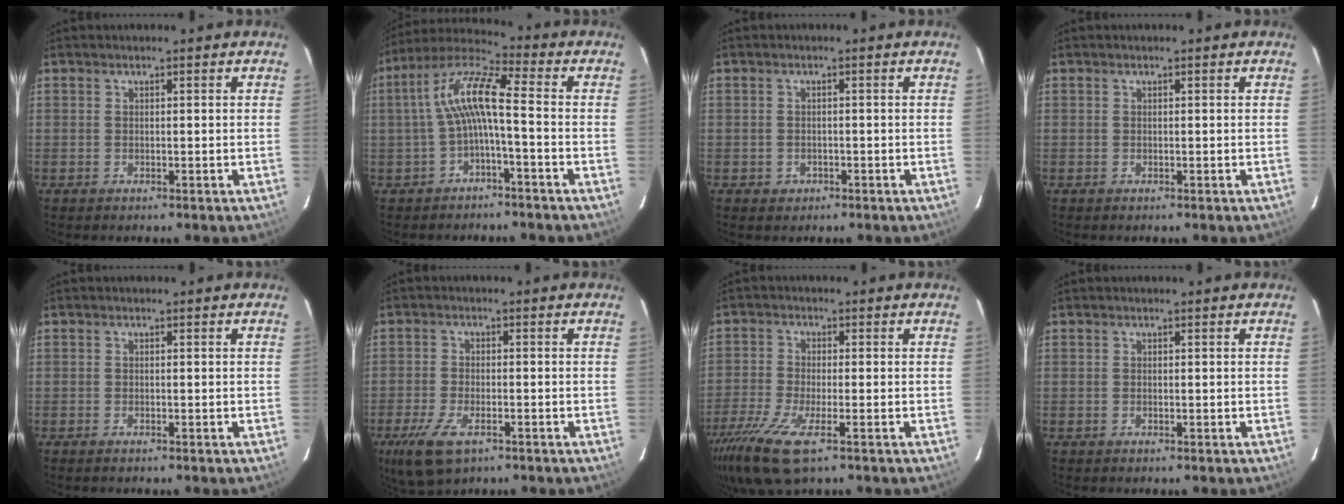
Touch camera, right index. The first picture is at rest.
{"total": 9.2, "force": [-1.2, 1.5, 9.0], "torque": [-0.196, 0.024, -0.026]}
{"total": 1.8, "force": [-0.9, 1.6, 0.3], "torque": [-0.007, 0.001, -0.008]}
{"total": 0.0}
{"total": 0.5, "force": [-0.5, 0.1, 0.1], "torque": [-0.004, -0.002, -0.011]}
{"total": 8.6, "force": [-4.8, 3.8, 6.0], "torque": [-0.150, -0.025, -0.090]}
{"total": 11.8, "force": [-7.1, 2.8, 9.0], "torque": [-0.207, -0.045, -0.137]}
{"total": 0.0}